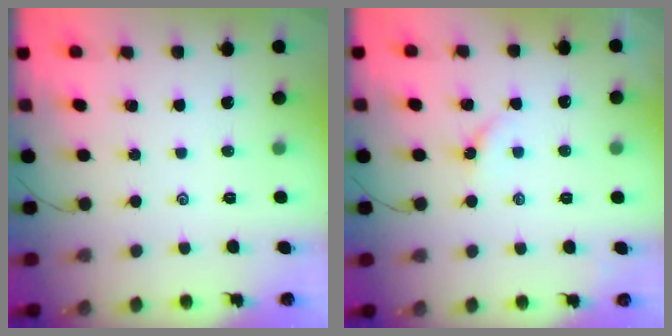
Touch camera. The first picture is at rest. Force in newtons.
{"total": 2.7, "press": 2.7, "slide": 0.5}